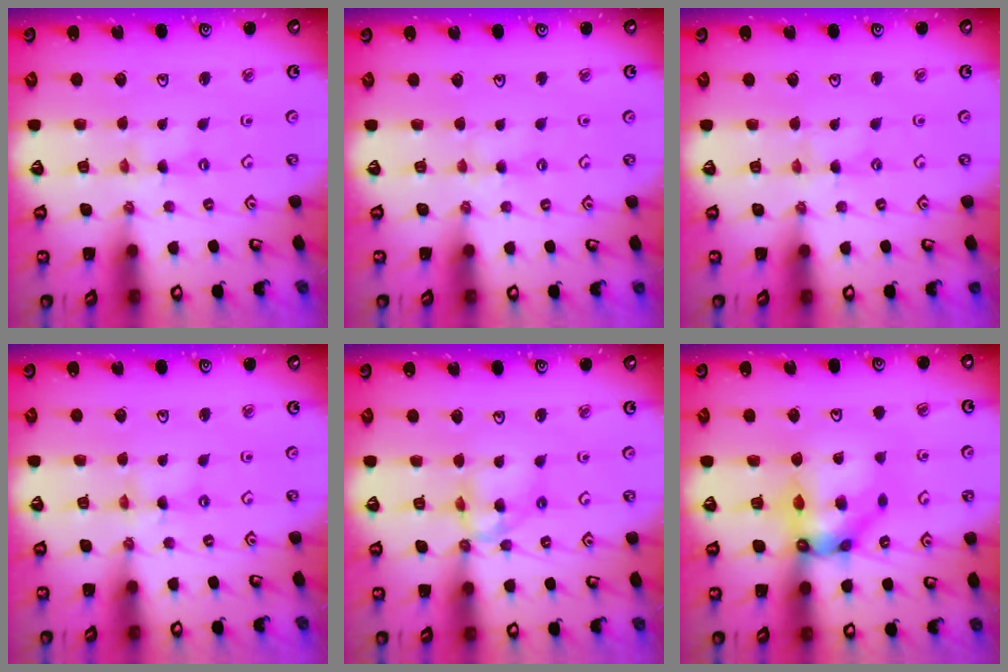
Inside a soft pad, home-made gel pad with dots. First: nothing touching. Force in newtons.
{"total": 2.8, "press": 2.8, "slide": 0.5}
{"total": 1.6, "press": 1.6, "slide": 0.3}
{"total": 1.3, "press": 1.3, "slide": 0.2}
{"total": 9.9, "press": 9.8, "slide": 0.7}
{"total": 11.8, "press": 11.7, "slide": 1.3}